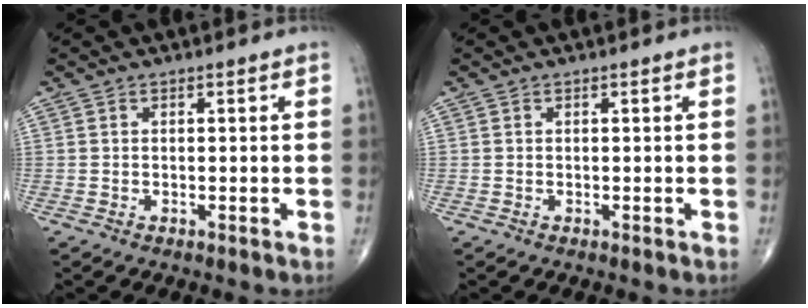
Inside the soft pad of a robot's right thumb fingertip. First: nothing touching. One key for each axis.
{"total": 0.0}